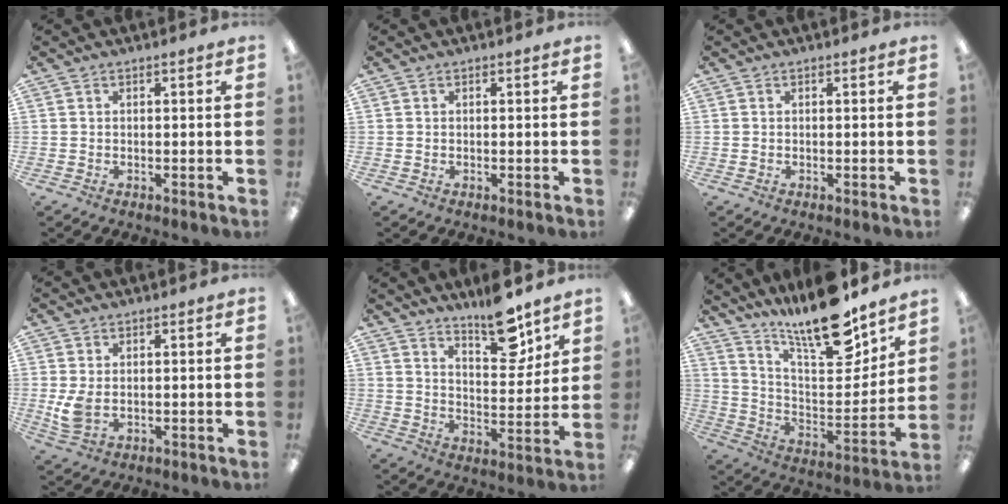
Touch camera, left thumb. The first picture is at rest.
{"total": 0.0}
{"total": 0.0}
{"total": 5.1, "force": [0.3, 3.4, 3.8], "torque": [-0.080, -0.009, 0.000]}
{"total": 12.2, "force": [9.6, 4.7, 6.0], "torque": [-0.065, -0.068, 0.165]}
{"total": 19.3, "force": [15.8, 4.4, 10.2], "torque": [-0.178, -0.119, 0.269]}